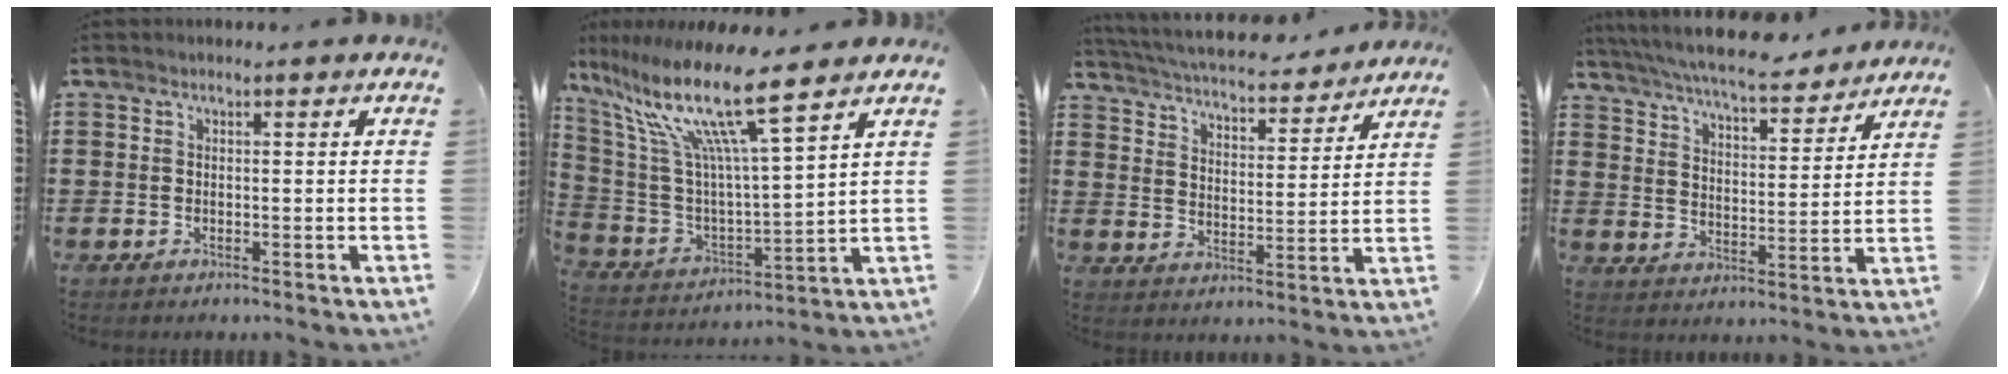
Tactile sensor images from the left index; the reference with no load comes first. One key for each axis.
{"total": 14.1, "fx": 9.8, "fy": 0.9, "fz": 10.1, "tx": -0.232, "ty": -0.062, "tz": 0.158}
{"total": 5.6, "fx": 5.3, "fy": 0.1, "fz": 1.5, "tx": -0.055, "ty": -0.038, "tz": 0.089}
{"total": 7.1, "fx": 6.6, "fy": 0.0, "fz": 2.4, "tx": -0.075, "ty": -0.043, "tz": 0.114}